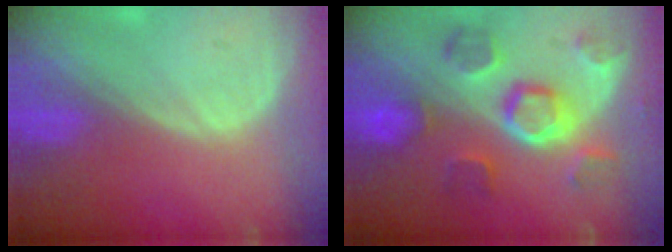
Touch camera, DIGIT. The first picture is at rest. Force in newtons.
{"total": 9.7, "press": 9.2, "slide": 3.1}